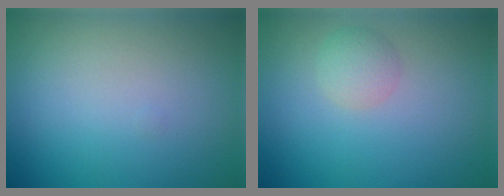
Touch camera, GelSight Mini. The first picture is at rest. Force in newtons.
{"total": 1.7, "press": 1.7, "slide": 0.1}